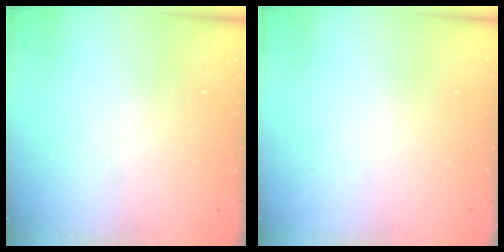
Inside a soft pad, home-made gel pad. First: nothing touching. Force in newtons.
{"total": 0.0}